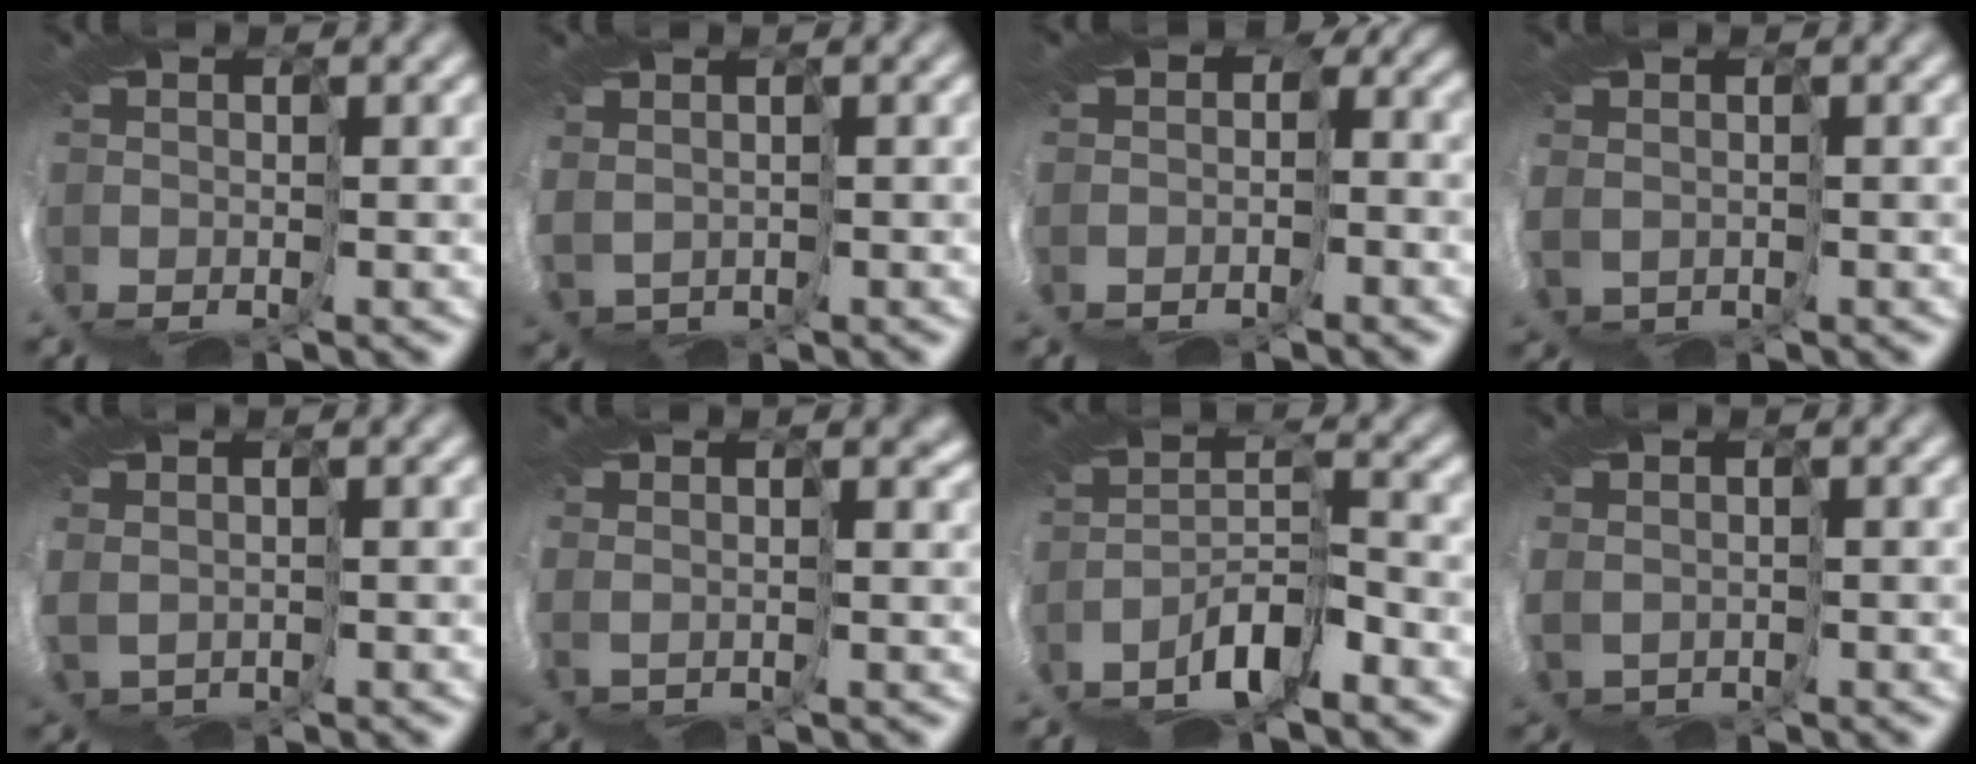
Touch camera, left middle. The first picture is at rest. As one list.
[{"total": 4.2, "force": [1.5, 3.5, 1.6], "torque": [-0.068, -0.015, 0.018]}, {"total": 2.2, "force": [-1.0, 1.2, 1.5], "torque": [-0.040, -0.003, 0.013]}, {"total": 3.9, "force": [0.2, 3.7, 1.4], "torque": [-0.067, -0.012, 0.001]}, {"total": 3.6, "force": [1.4, 3.0, 1.4], "torque": [-0.060, -0.010, 0.015]}, {"total": 3.4, "force": [3.0, 0.5, 1.5], "torque": [-0.025, -0.004, 0.063]}, {"total": 4.3, "force": [-2.7, -3.2, 0.6], "torque": [-0.013, -0.011, -0.031]}, {"total": 5.3, "force": [0.1, 4.9, 2.0], "torque": [-0.083, -0.019, -0.001]}]